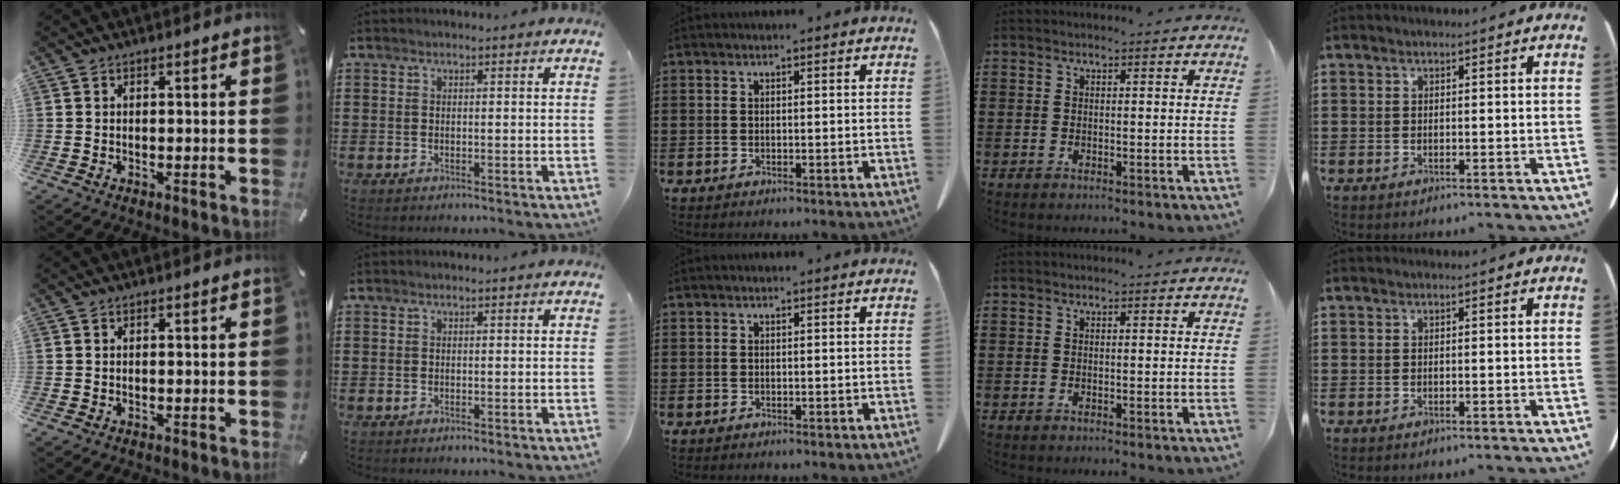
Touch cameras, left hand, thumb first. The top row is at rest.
{}